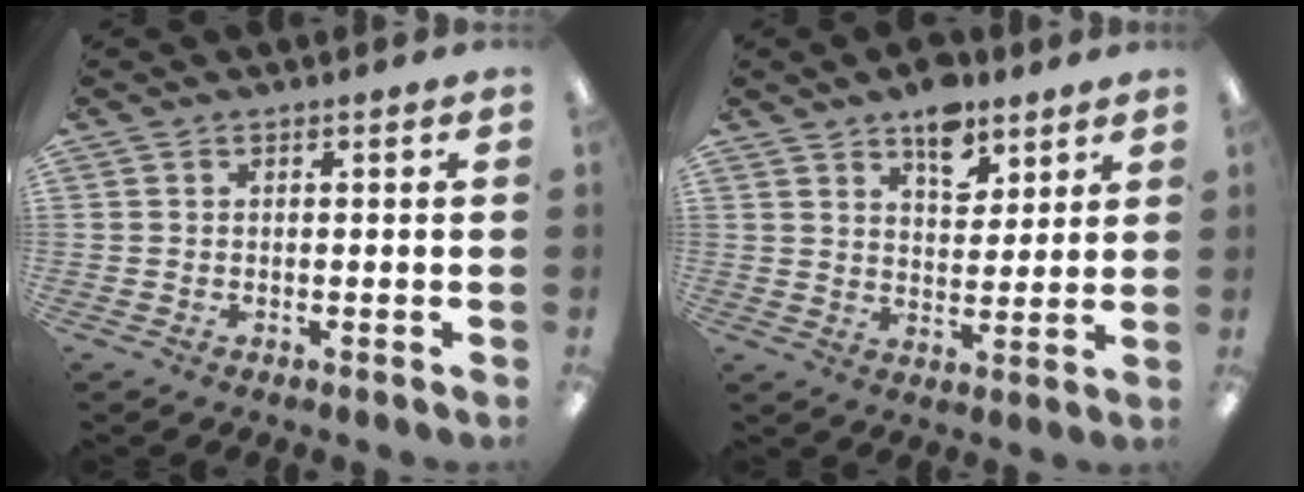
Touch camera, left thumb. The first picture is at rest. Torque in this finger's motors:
{"motor_torque": [0.93, 0.85, 0.90, -0.29, 0.01]}